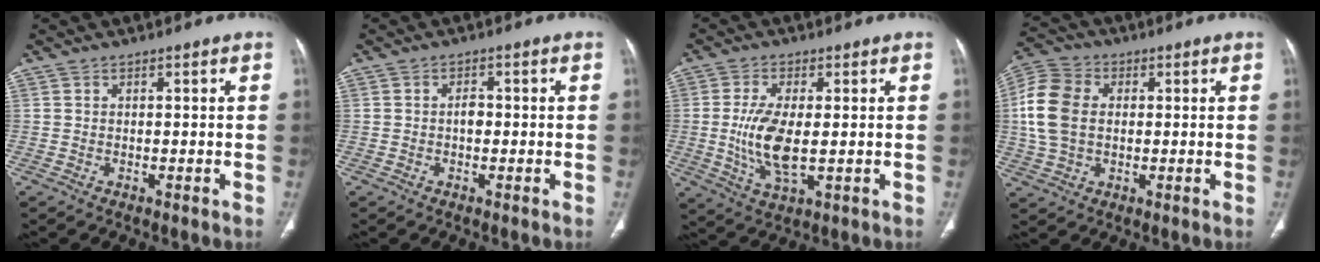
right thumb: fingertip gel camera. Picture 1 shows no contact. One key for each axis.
{"total": 1.8, "fx": -0.2, "fy": 1.2, "fz": 1.4, "tx": -0.016, "ty": 0.005, "tz": -0.007}
{"total": 9.7, "fx": -0.4, "fy": 4.1, "fz": 8.8, "tx": -0.181, "ty": -0.016, "tz": -0.002}
{"total": 11.5, "fx": 0.8, "fy": 8.2, "fz": 8.0, "tx": -0.167, "ty": 0.016, "tz": 0.013}